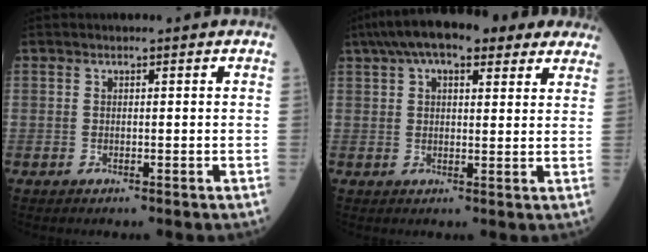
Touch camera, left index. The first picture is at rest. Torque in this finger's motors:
{"motor_torque": [0.77, -1.37, 0.48, 0.18]}